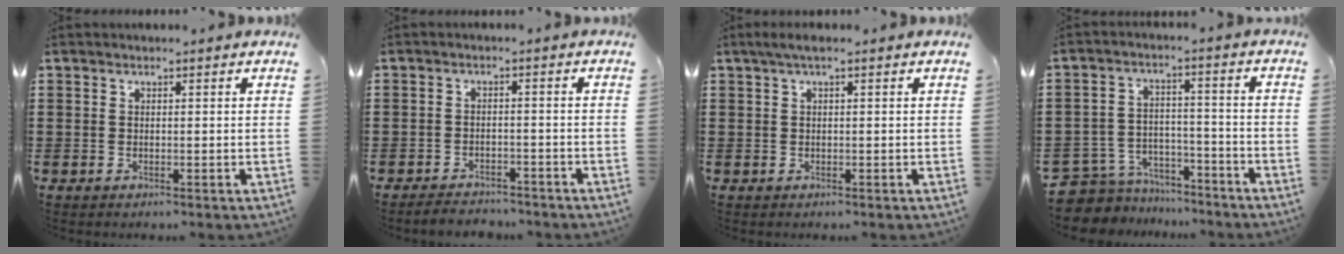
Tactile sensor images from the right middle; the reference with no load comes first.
{"total": 2.6, "force": [-2.6, 0.3, 0.2], "torque": [-0.010, -0.002, -0.053]}
{"total": 1.3, "force": [0.4, 0.0, 1.3], "torque": [-0.024, 0.001, 0.007]}
{"total": 6.2, "force": [-6.0, 1.4, 0.4], "torque": [-0.031, 0.004, -0.128]}